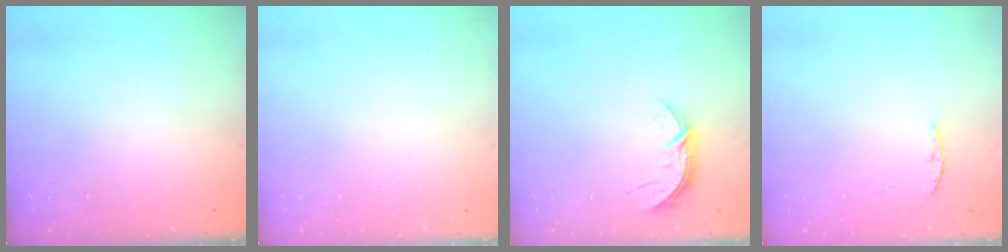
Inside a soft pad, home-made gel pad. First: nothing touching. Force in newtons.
{"total": 0.0}
{"total": 5.4, "press": 5.4, "slide": 0.6}
{"total": 2.4, "press": 2.4, "slide": 0.2}